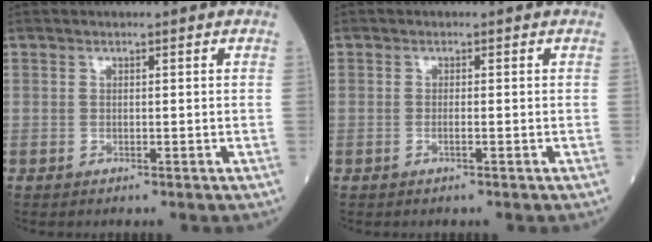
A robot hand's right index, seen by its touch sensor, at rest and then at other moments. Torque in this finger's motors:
{"motor_torque": [-0.17, 0.05, -0.02, 0.00]}